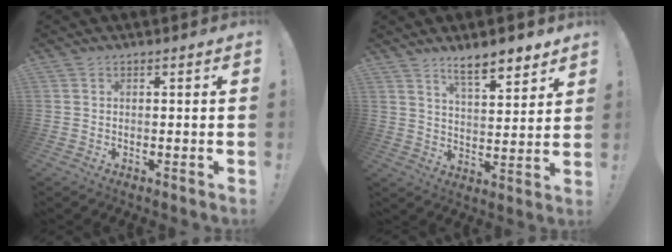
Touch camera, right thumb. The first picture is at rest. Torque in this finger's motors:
{"motor_torque": [0.01, 0.11, 0.53, 0.50, 0.03]}